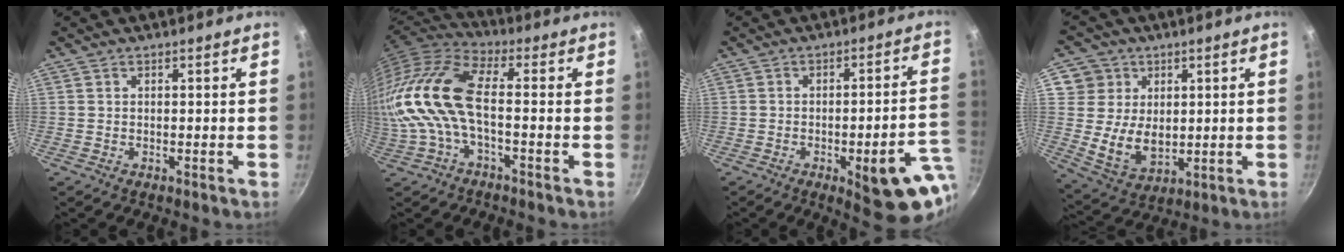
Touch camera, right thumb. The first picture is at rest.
{"total": 18.0, "force": [-1.5, 8.2, 15.9], "torque": [-0.348, 0.020, -0.045]}
{"total": 15.8, "force": [-5.3, 4.9, 14.1], "torque": [-0.139, 0.029, -0.061]}
{"total": 10.5, "force": [2.2, 9.2, 4.5], "torque": [-0.044, -0.018, 0.050]}